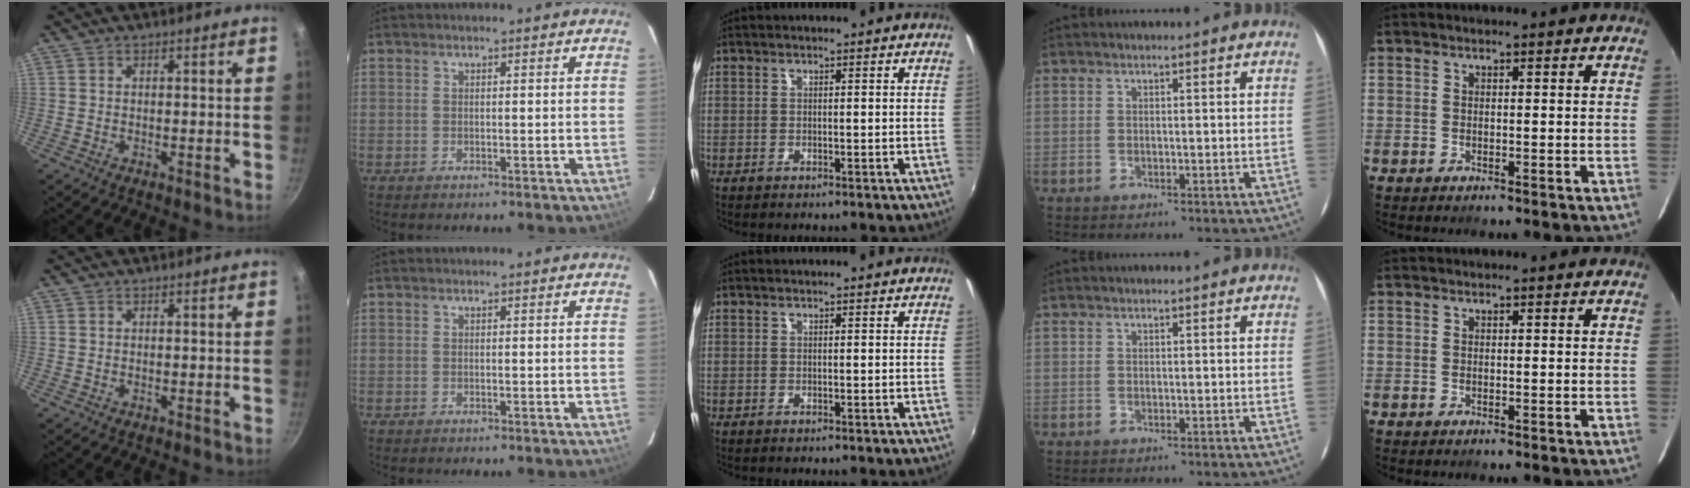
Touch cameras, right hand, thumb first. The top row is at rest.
{}